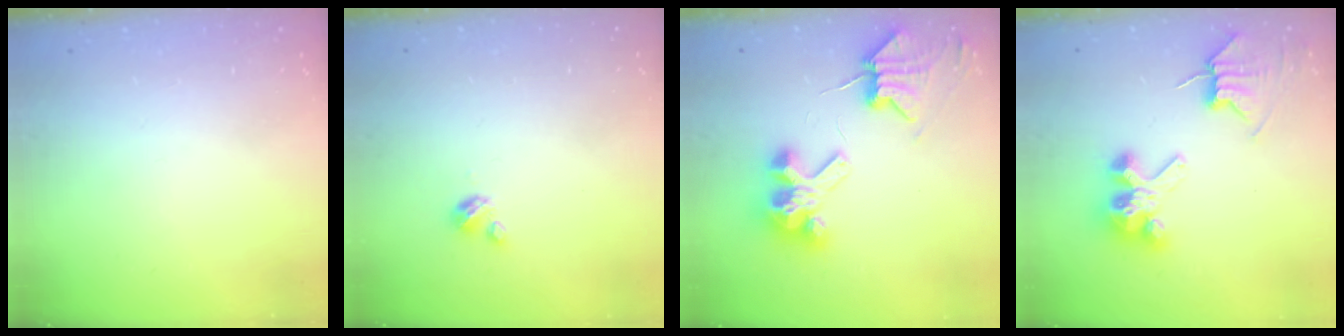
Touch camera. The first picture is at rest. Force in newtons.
{"total": 2.7, "press": 2.7, "slide": 0.3}
{"total": 8.0, "press": 7.9, "slide": 1.0}
{"total": 7.2, "press": 7.2, "slide": 0.6}